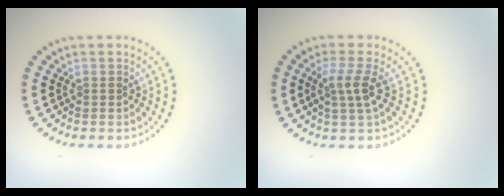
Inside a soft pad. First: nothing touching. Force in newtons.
{"total": 2.5, "press": 2.1, "slide": 1.4}